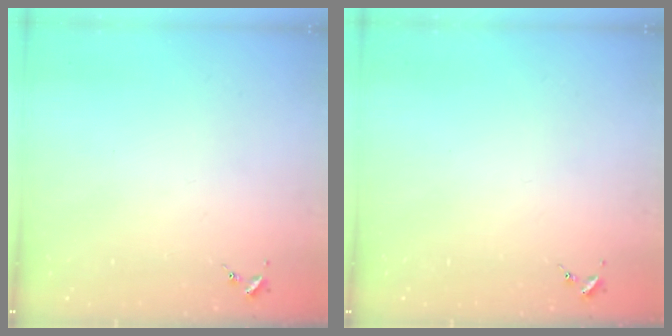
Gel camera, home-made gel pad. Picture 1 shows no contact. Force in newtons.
{"total": 0.0}